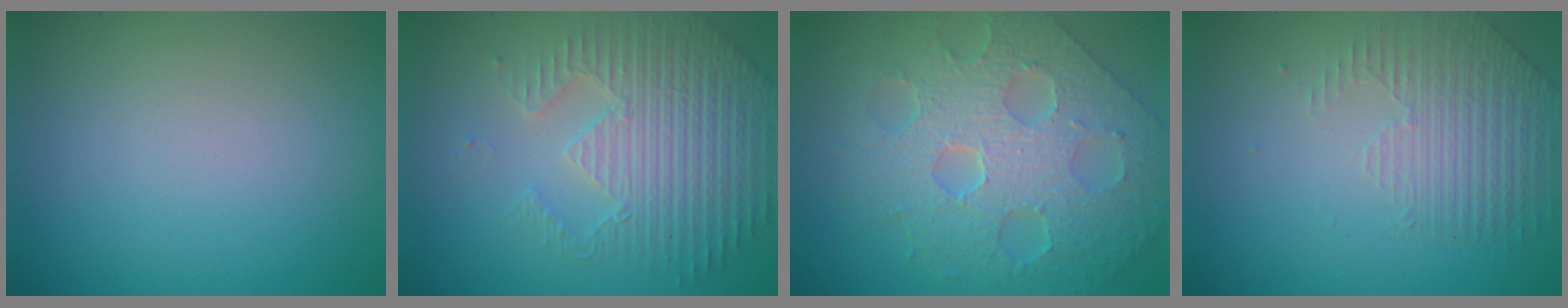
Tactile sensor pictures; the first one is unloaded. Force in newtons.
{"total": 4.7, "press": 4.4, "slide": 1.6}
{"total": 9.0, "press": 6.5, "slide": 6.3}
{"total": 1.7, "press": 1.3, "slide": 1.1}